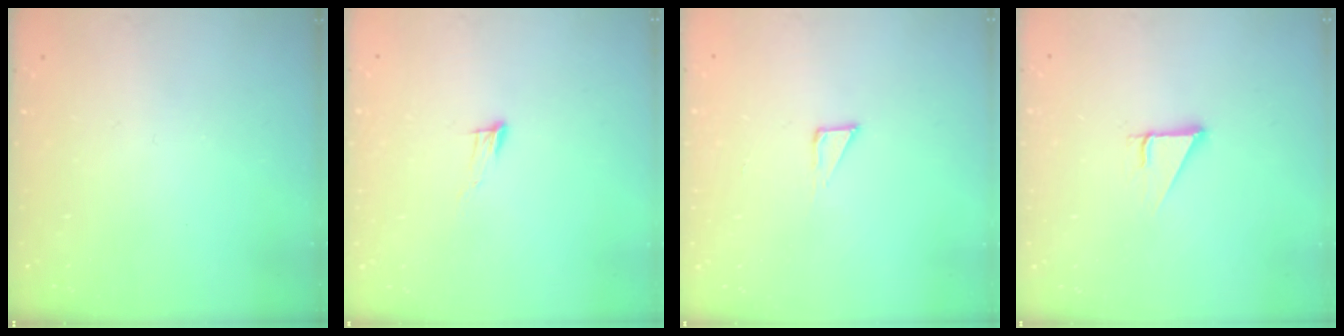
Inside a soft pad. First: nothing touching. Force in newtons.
{"total": 6.3, "press": 6.2, "slide": 1.0}
{"total": 2.1, "press": 2.1, "slide": 0.1}
{"total": 2.7, "press": 2.7, "slide": 0.3}